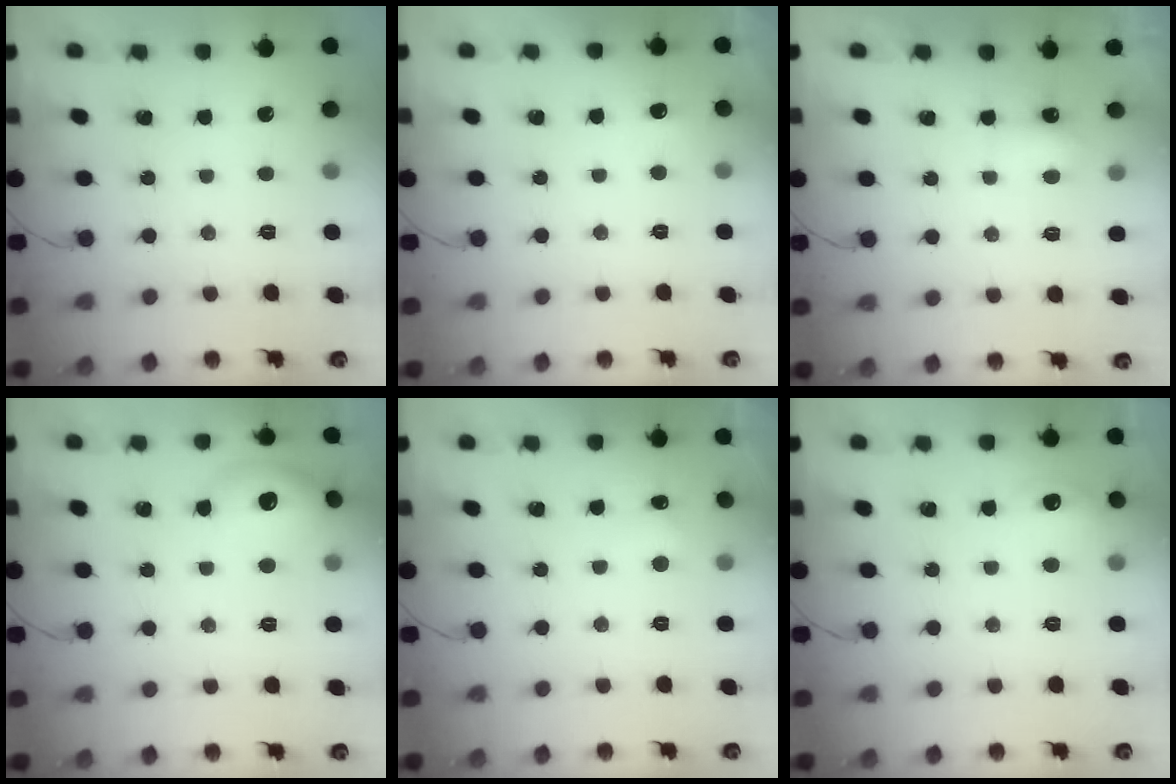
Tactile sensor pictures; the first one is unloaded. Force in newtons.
{"total": 11.3, "press": 2.9, "slide": 10.9}
{"total": 4.5, "press": 4.4, "slide": 0.7}
{"total": 13.0, "press": 11.2, "slide": 6.7}
{"total": 3.8, "press": 3.6, "slide": 1.4}
{"total": 7.5, "press": 7.4, "slide": 1.5}